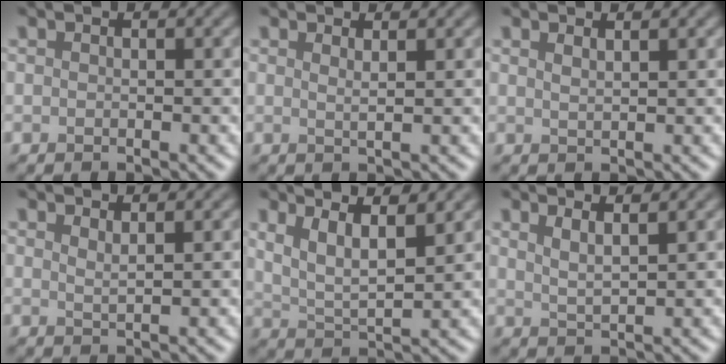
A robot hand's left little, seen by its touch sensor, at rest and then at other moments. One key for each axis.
{"total": 1.2, "fx": 0.7, "fy": 0.3, "fz": 0.9, "tx": -0.006, "ty": -0.001, "tz": 0.009}
{"total": 1.3, "fx": 1.0, "fy": 0.4, "fz": 0.8, "tx": -0.005, "ty": 0.003, "tz": 0.010}
{"total": 1.3, "fx": 1.0, "fy": 0.3, "fz": 0.8, "tx": -0.007, "ty": 0.000, "tz": 0.014}
{"total": 5.4, "fx": 3.2, "fy": 1.6, "fz": 4.1, "tx": -0.074, "ty": 0.011, "tz": 0.048}
{"total": 3.0, "fx": 2.1, "fy": 0.8, "fz": 1.9, "tx": -0.019, "ty": 0.010, "tz": 0.021}